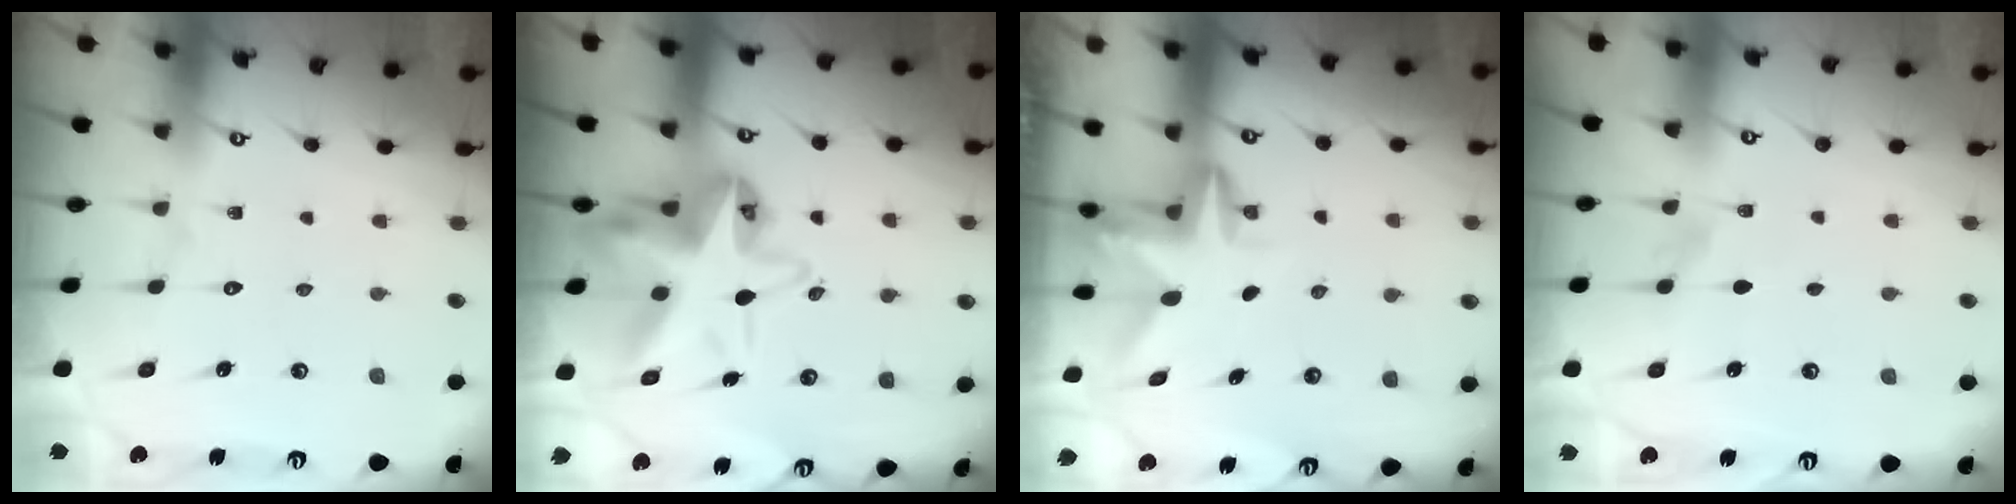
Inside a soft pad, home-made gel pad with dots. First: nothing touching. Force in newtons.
{"total": 11.1, "press": 11.0, "slide": 0.9}
{"total": 3.0, "press": 3.0, "slide": 0.3}
{"total": 4.3, "press": 3.7, "slide": 2.2}